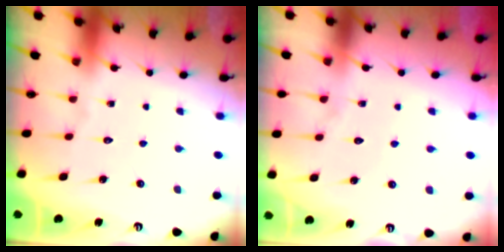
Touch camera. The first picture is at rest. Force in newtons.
{"total": 4.2, "press": 4.2, "slide": 0.5}